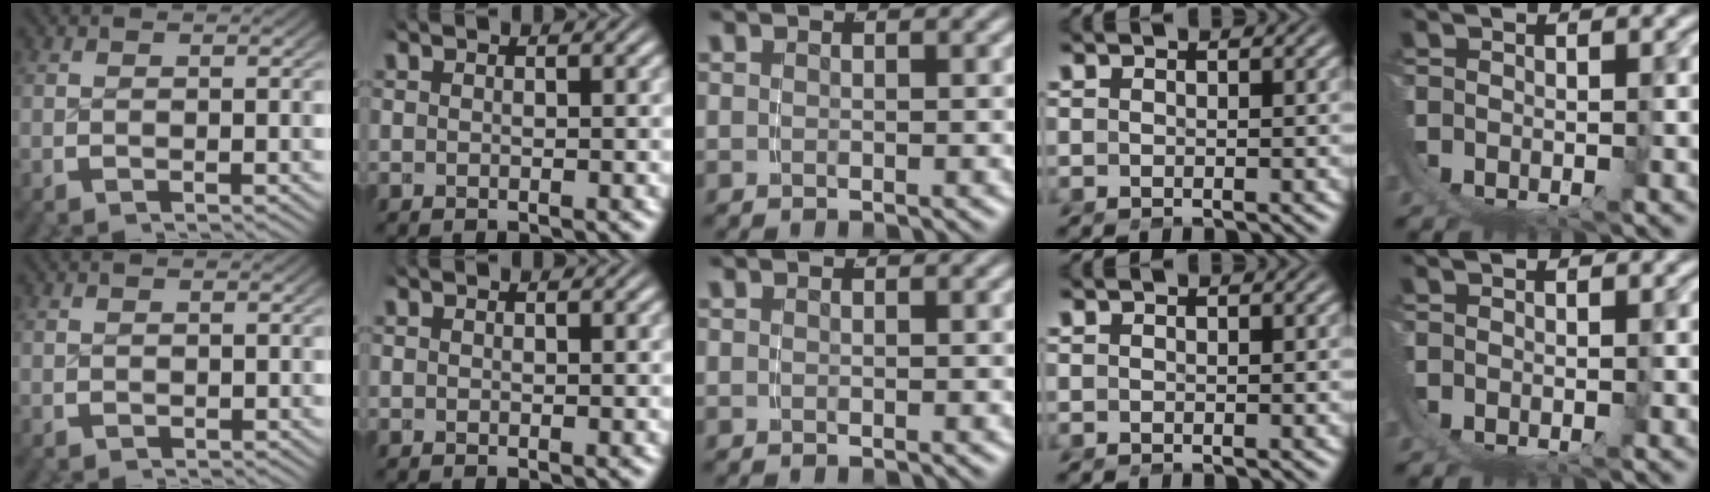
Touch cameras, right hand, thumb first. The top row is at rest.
{"thumb": {"total": 0.6, "force": [0.1, 0.0, -0.5], "torque": [0.011, 0.001, 0.002]}}